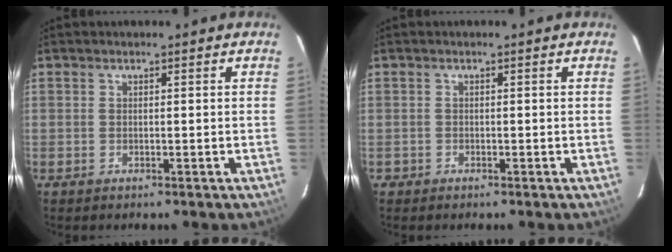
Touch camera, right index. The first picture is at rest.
{"total": 0.9, "force": [-0.6, 0.7, -0.1], "torque": [-0.002, 0.004, -0.010]}